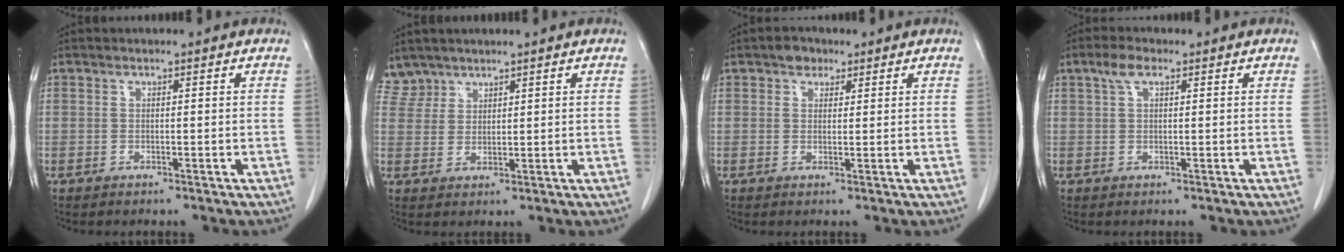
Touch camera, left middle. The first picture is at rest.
{"total": 3.6, "force": [3.2, 1.6, -0.6], "torque": [0.015, 0.009, 0.068]}
{"total": 2.4, "force": [1.5, 1.6, 0.8], "torque": [-0.013, 0.006, 0.021]}
{"total": 2.7, "force": [1.4, 1.0, 2.1], "torque": [-0.047, 0.013, 0.031]}